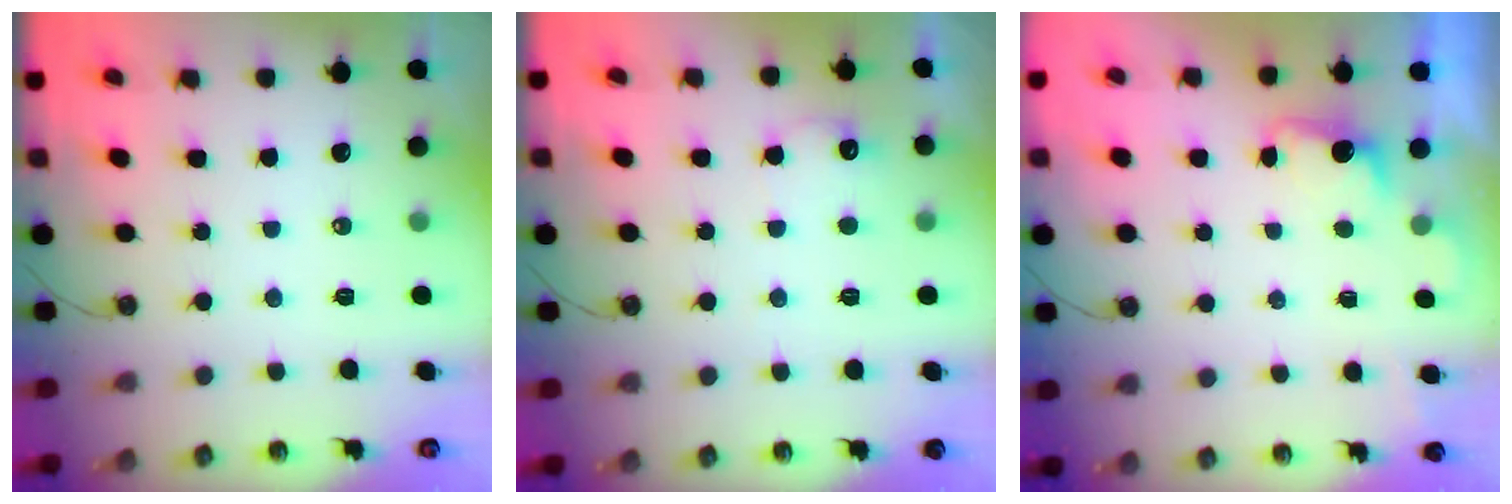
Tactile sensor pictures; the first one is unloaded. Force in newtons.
{"total": 6.9, "press": 6.8, "slide": 1.3}
{"total": 1.3, "press": 1.0, "slide": 0.8}